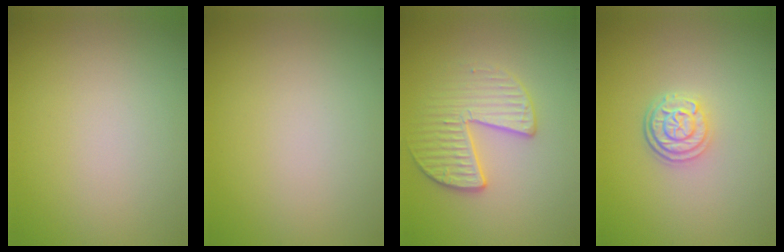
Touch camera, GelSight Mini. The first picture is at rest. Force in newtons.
{"total": 0.0}
{"total": 3.4, "press": 3.2, "slide": 1.1}
{"total": 3.1, "press": 2.5, "slide": 1.8}